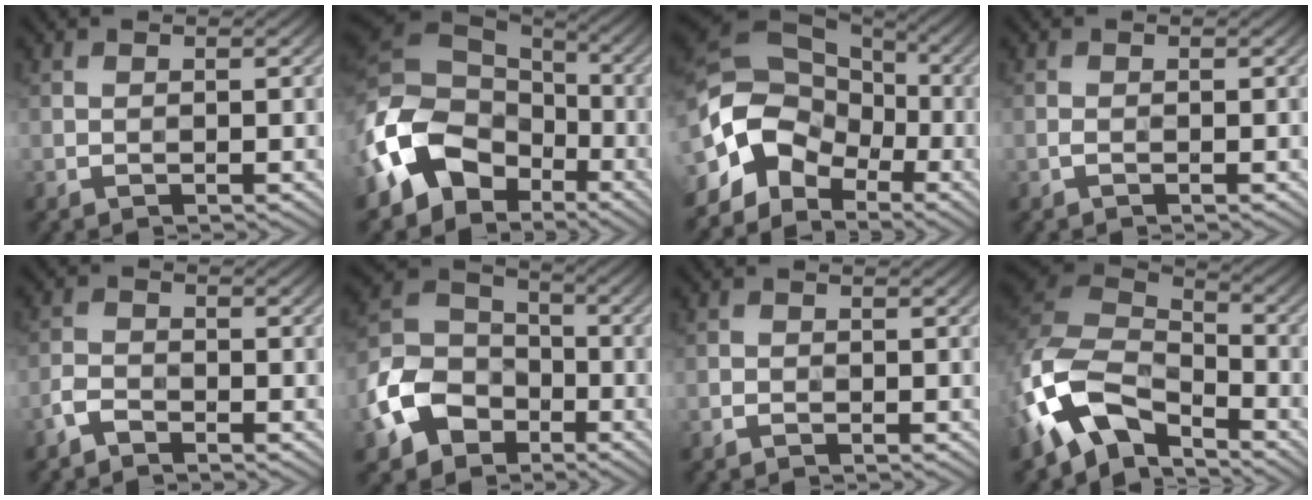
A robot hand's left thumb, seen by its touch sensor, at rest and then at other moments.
{"total": 14.8, "force": [-5.8, 11.0, 8.0], "torque": [-0.204, -0.016, -0.119]}
{"total": 12.1, "force": [-4.5, 8.9, 7.0], "torque": [-0.158, -0.010, -0.103]}
{"total": 0.5, "force": [-0.3, 0.2, 0.4], "torque": [-0.012, 0.001, -0.007]}
{"total": 2.4, "force": [-1.9, 1.0, 1.0], "torque": [-0.023, 0.002, -0.049]}
{"total": 11.2, "force": [-5.0, 8.3, 5.7], "torque": [-0.148, -0.015, -0.116]}
{"total": 0.7, "force": [-0.5, 0.4, 0.2], "torque": [-0.002, -0.001, -0.011]}
{"total": 14.1, "force": [-7.3, 8.3, 8.7], "torque": [-0.208, -0.012, -0.151]}